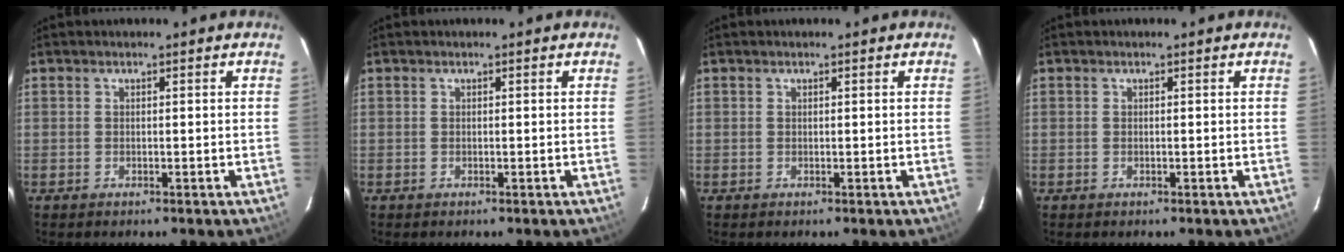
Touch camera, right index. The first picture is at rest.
{"total": 0.0}
{"total": 0.0}
{"total": 0.0}